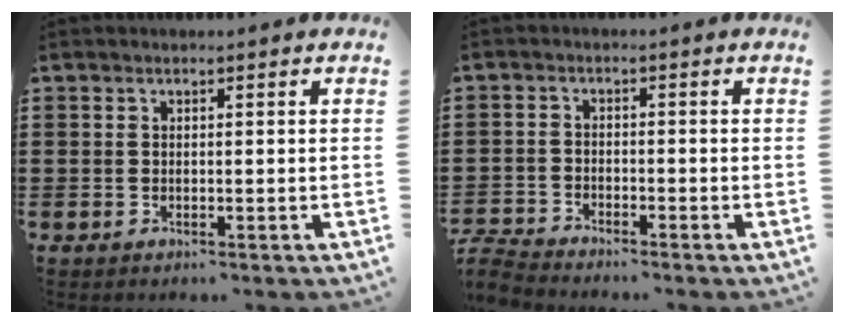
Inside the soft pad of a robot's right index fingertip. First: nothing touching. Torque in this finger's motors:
{"motor_torque": [-2.14, 0.00, -0.53, -0.21]}